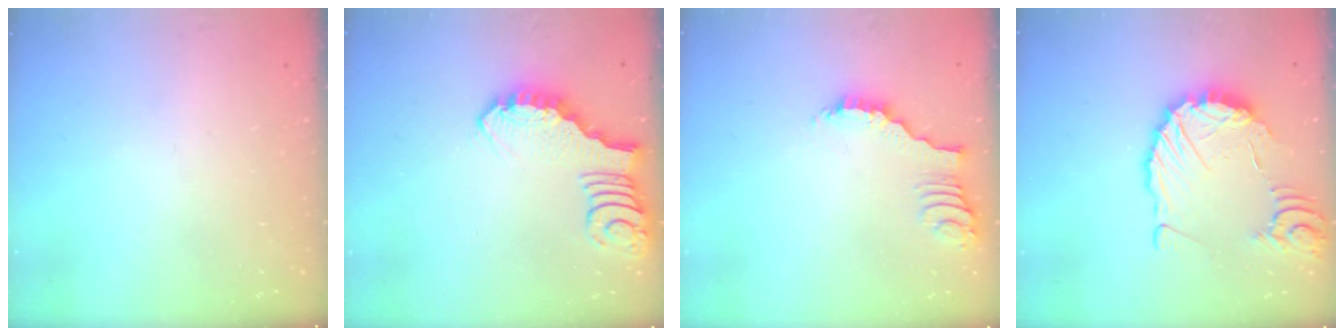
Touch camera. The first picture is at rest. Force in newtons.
{"total": 2.4, "press": 2.4, "slide": 0.3}
{"total": 2.2, "press": 2.2, "slide": 0.4}
{"total": 12.3, "press": 12.2, "slide": 1.6}